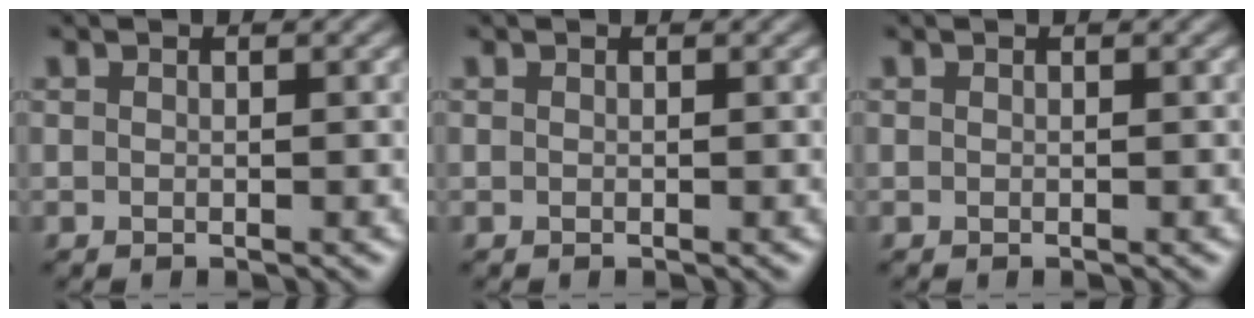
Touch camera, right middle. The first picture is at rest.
{"total": 0.0}
{"total": 0.0}